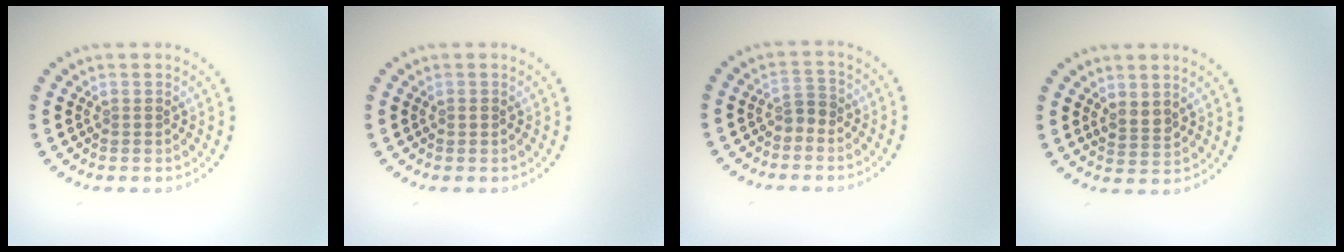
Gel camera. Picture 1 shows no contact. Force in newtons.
{"total": 0.6, "press": 0.6, "slide": 0.1}
{"total": 1.2, "press": 1.0, "slide": 0.6}
{"total": 1.7, "press": 1.5, "slide": 0.9}